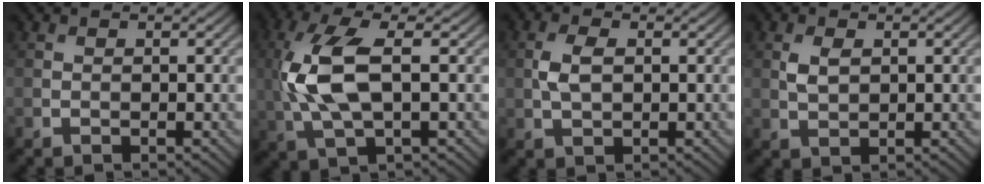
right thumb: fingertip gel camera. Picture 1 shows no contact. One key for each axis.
{"total": 9.5, "fx": 0.5, "fy": 3.8, "fz": 8.7, "tx": -0.210, "ty": 0.008, "tz": 0.007}
{"total": 3.4, "fx": 0.3, "fy": 1.9, "fz": 2.8, "tx": -0.073, "ty": 0.001, "tz": 0.005}
{"total": 2.5, "fx": 0.7, "fy": 1.5, "fz": 1.9, "tx": -0.048, "ty": -0.003, "tz": 0.016}